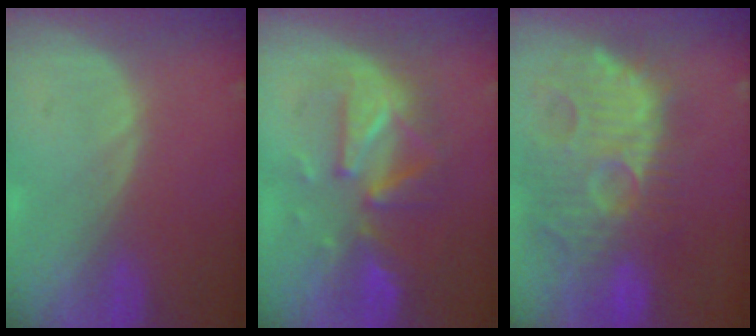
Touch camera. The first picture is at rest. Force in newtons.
{"total": 8.6, "press": 8.5, "slide": 1.2}
{"total": 14.4, "press": 12.5, "slide": 7.1}